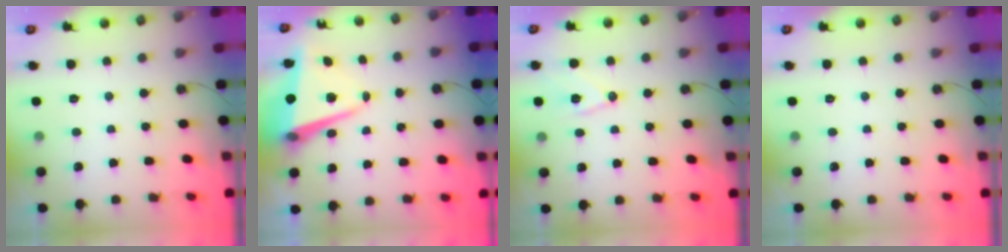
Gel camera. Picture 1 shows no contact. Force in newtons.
{"total": 8.9, "press": 8.7, "slide": 1.8}
{"total": 10.4, "press": 10.4, "slide": 1.1}
{"total": 0.0}